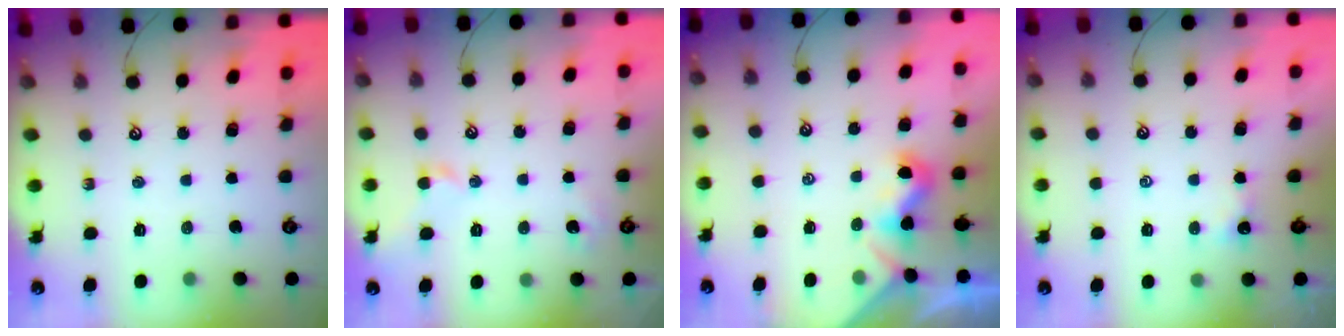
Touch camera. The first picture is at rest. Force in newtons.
{"total": 2.0, "press": 1.9, "slide": 0.5}
{"total": 0.9, "press": 0.8, "slide": 0.2}
{"total": 0.8, "press": 0.7, "slide": 0.3}